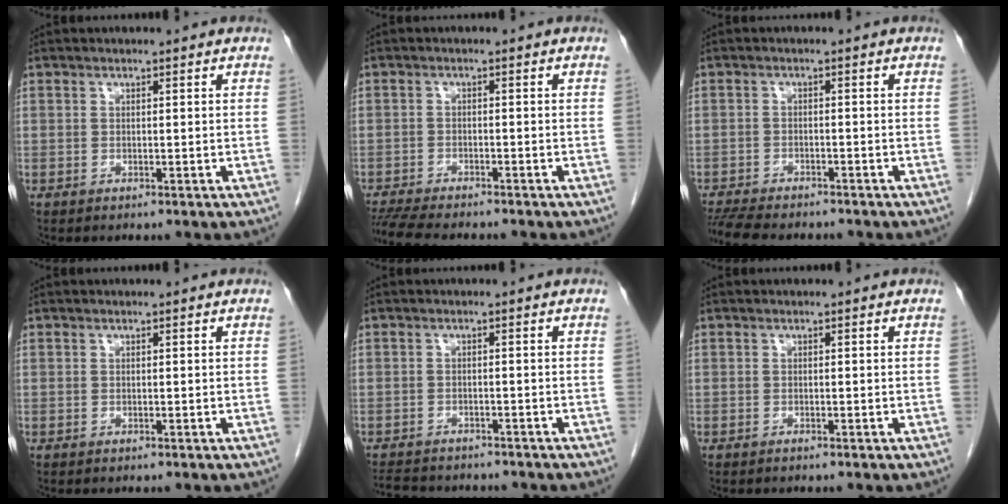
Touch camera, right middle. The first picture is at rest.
{"total": 9.3, "force": [-8.2, 0.9, 4.1], "torque": [-0.068, -0.016, -0.129]}
{"total": 9.9, "force": [-8.8, 1.9, 4.2], "torque": [-0.072, -0.012, -0.133]}
{"total": 0.0}
{"total": 9.3, "force": [-8.4, 2.7, 3.2], "torque": [-0.067, -0.005, -0.114]}
{"total": 0.0}